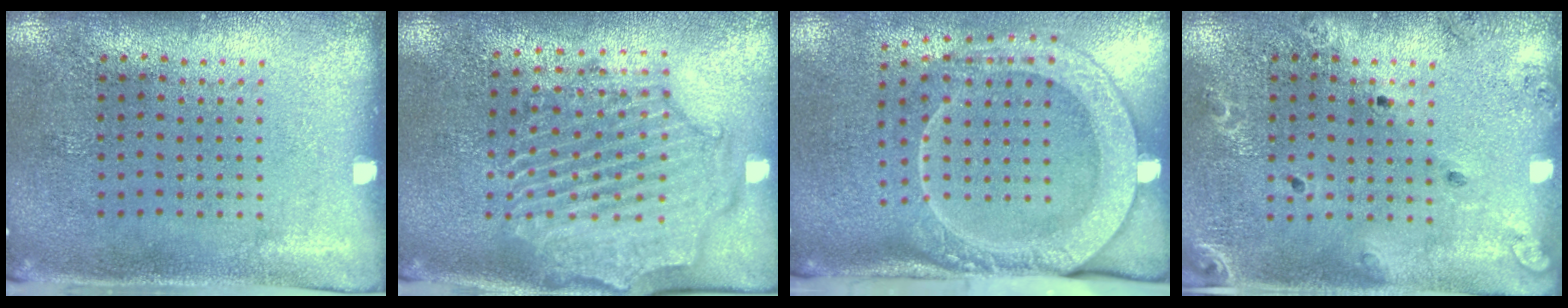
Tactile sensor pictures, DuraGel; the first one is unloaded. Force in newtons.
{"total": 2.4, "press": 2.2, "slide": 0.8}
{"total": 2.7, "press": 2.1, "slide": 1.6}
{"total": 1.4, "press": 1.4, "slide": 0.1}